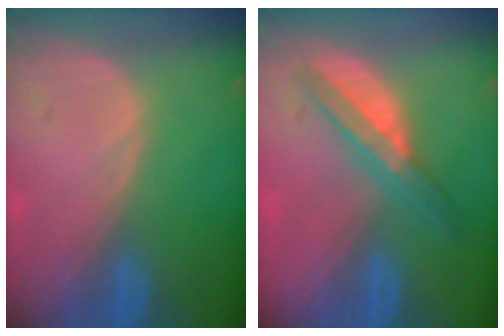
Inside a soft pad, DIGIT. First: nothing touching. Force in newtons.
{"total": 5.9, "press": 5.4, "slide": 2.3}